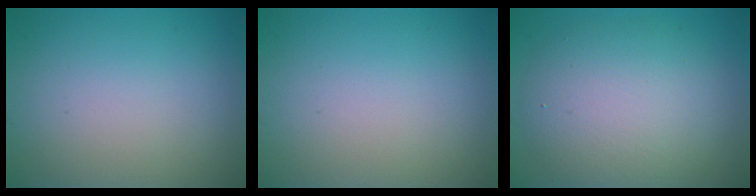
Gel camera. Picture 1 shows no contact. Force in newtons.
{"total": 0.0}
{"total": 7.2, "press": 7.2, "slide": 0.5}